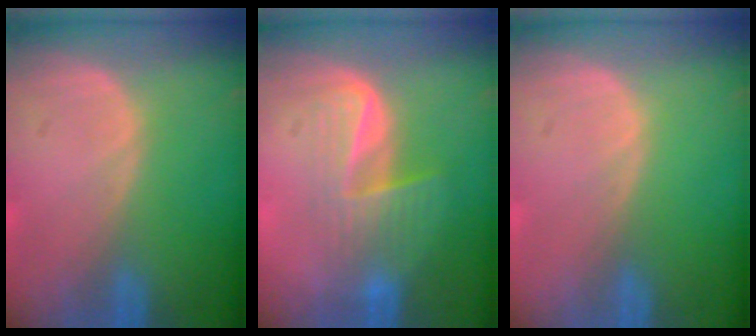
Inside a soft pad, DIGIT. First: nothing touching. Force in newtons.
{"total": 7.1, "press": 5.8, "slide": 4.1}
{"total": 0.0}